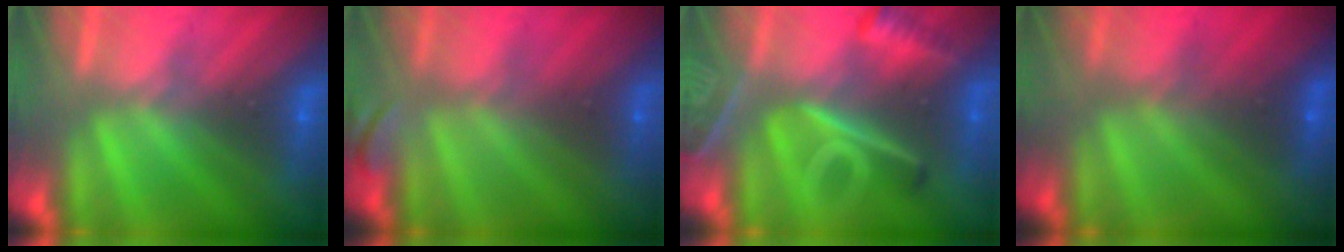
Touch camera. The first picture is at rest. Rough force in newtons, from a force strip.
{"total": 2.3}
{"total": 7.4}
{"total": 2.8}